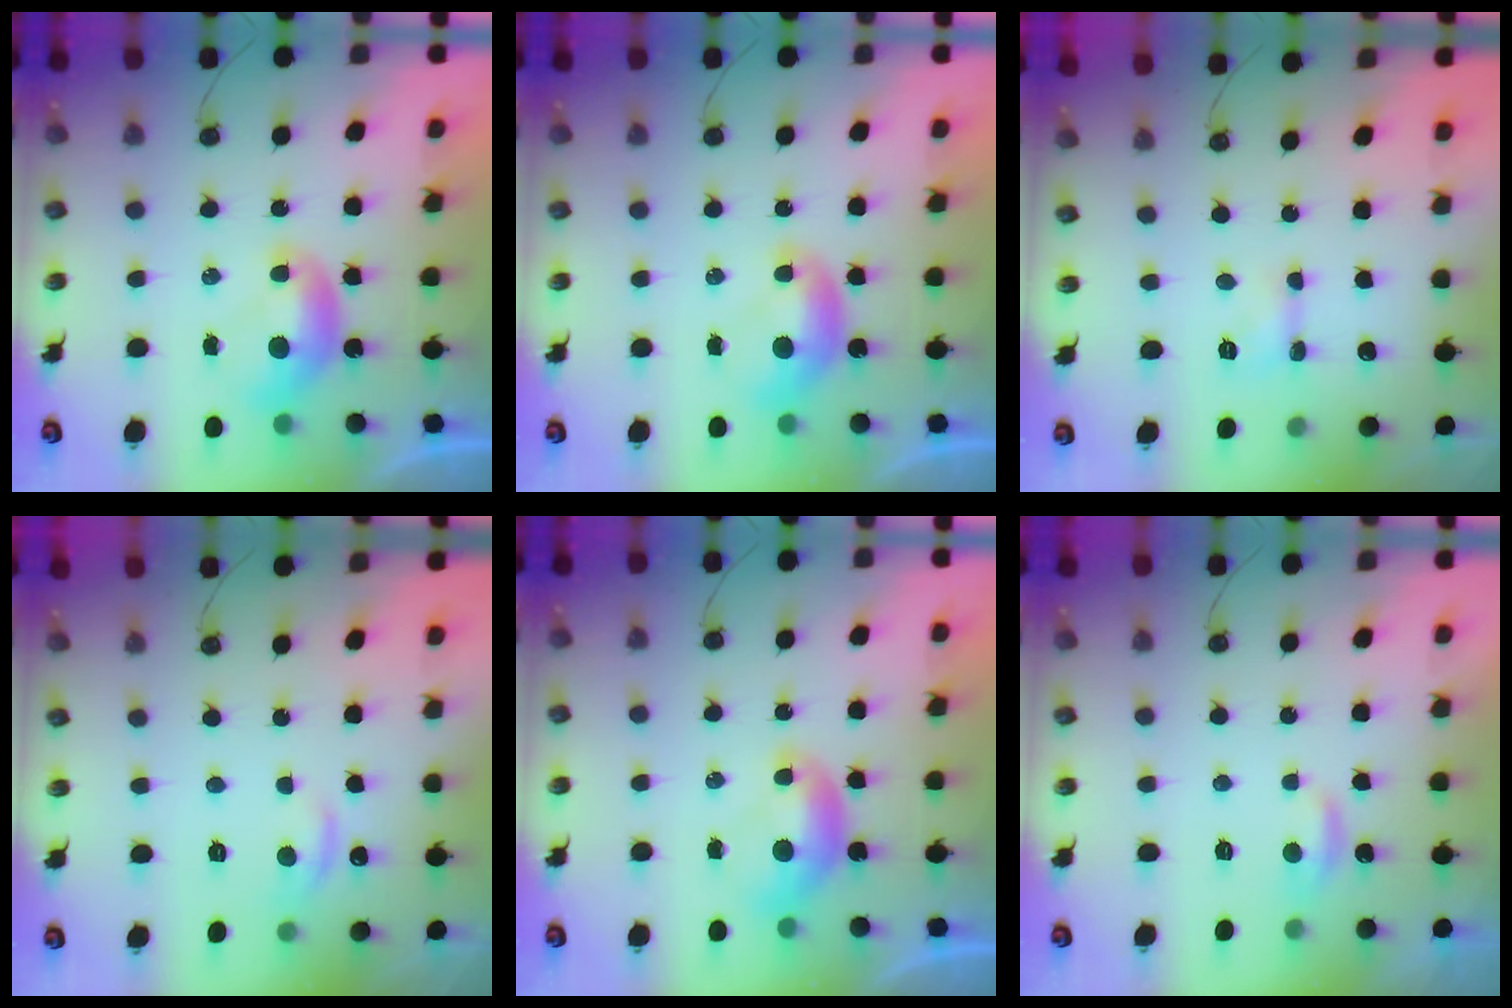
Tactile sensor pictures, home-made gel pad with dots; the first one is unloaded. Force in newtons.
{"total": 0.0}
{"total": 3.1, "press": 3.0, "slide": 0.6}
{"total": 2.6, "press": 2.5, "slide": 0.8}
{"total": 0.0}
{"total": 1.0, "press": 0.8, "slide": 0.5}